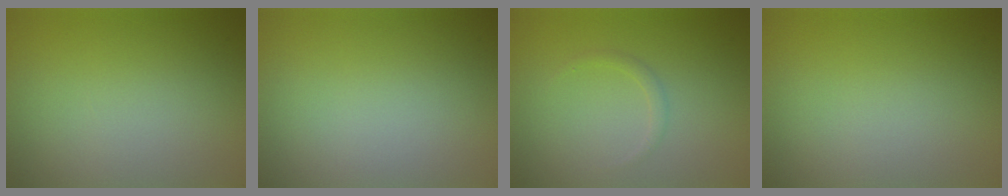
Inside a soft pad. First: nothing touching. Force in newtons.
{"total": 0.0}
{"total": 0.8, "press": 0.8, "slide": 0.1}
{"total": 0.0}